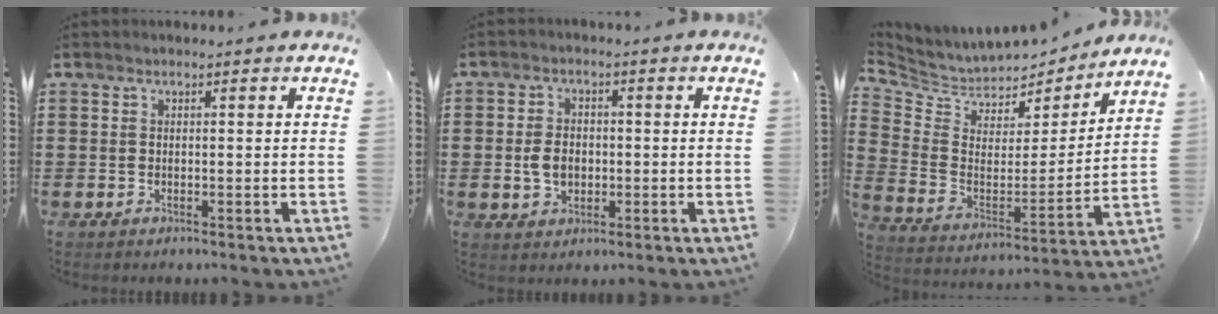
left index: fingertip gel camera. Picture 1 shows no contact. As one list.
[{"total": 4.2, "force": [-0.5, 2.9, 3.0], "torque": [-0.059, 0.002, -0.014]}, {"total": 5.2, "force": [4.7, 2.3, 0.3], "torque": [-0.042, -0.045, 0.079]}]